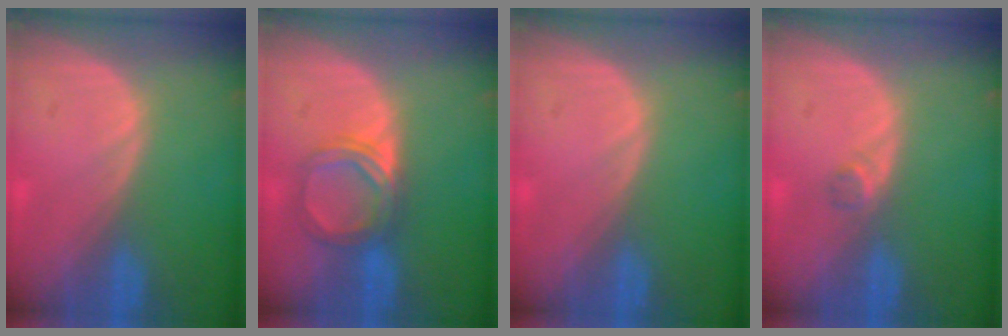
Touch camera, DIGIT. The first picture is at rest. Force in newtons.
{"total": 5.3, "press": 5.0, "slide": 1.8}
{"total": 0.0}
{"total": 1.3, "press": 1.1, "slide": 0.7}